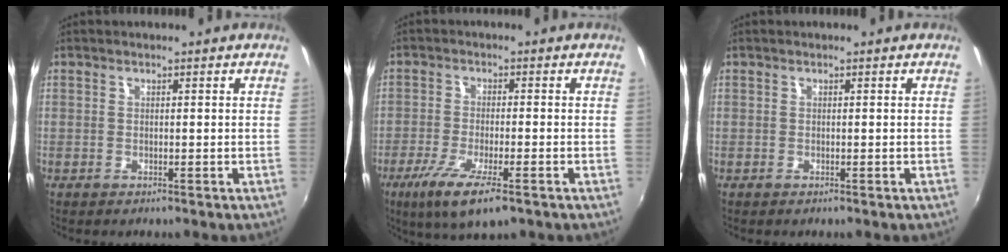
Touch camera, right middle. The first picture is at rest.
{"total": 10.0, "force": [-5.9, 2.1, 7.8], "torque": [-0.167, -0.038, -0.104]}
{"total": 0.0}